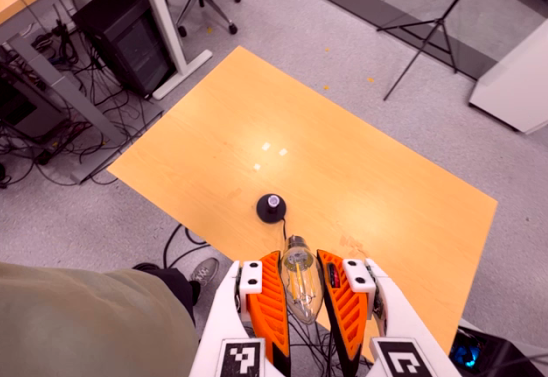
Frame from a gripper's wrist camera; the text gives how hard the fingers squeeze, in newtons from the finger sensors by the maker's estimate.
{"total": 20.2, "left": 22.5, "right": 17.9}